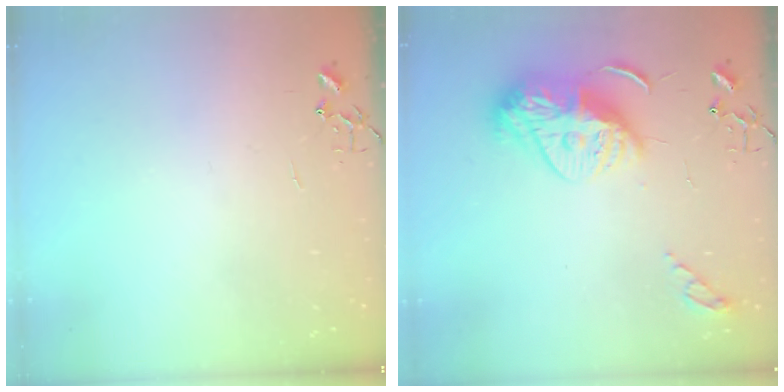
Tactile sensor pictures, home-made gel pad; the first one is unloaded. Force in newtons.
{"total": 16.0, "press": 16.0, "slide": 0.9}